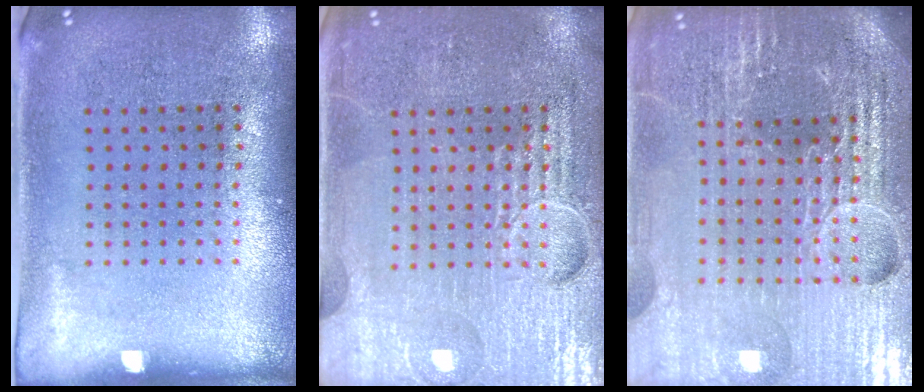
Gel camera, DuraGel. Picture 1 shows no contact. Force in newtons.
{"total": 7.1, "press": 7.1, "slide": 0.8}
{"total": 6.3, "press": 5.6, "slide": 3.0}